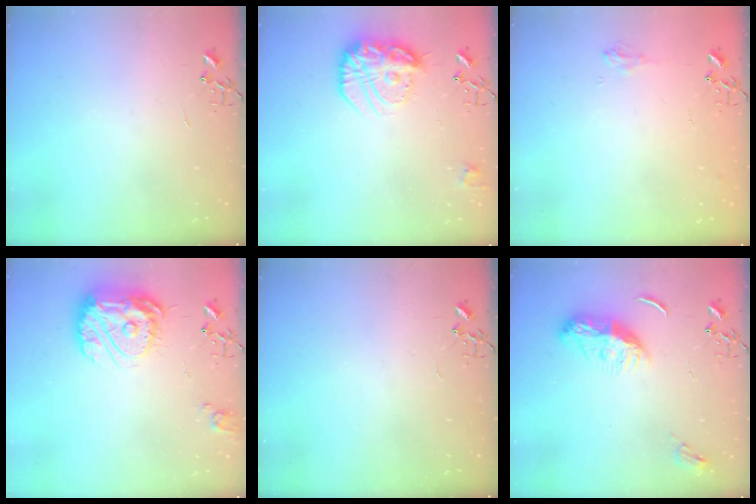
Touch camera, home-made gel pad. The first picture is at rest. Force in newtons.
{"total": 18.0, "press": 18.0, "slide": 1.3}
{"total": 5.8, "press": 5.7, "slide": 0.7}
{"total": 17.3, "press": 17.2, "slide": 1.9}
{"total": 0.0}
{"total": 11.6, "press": 11.6, "slide": 0.3}